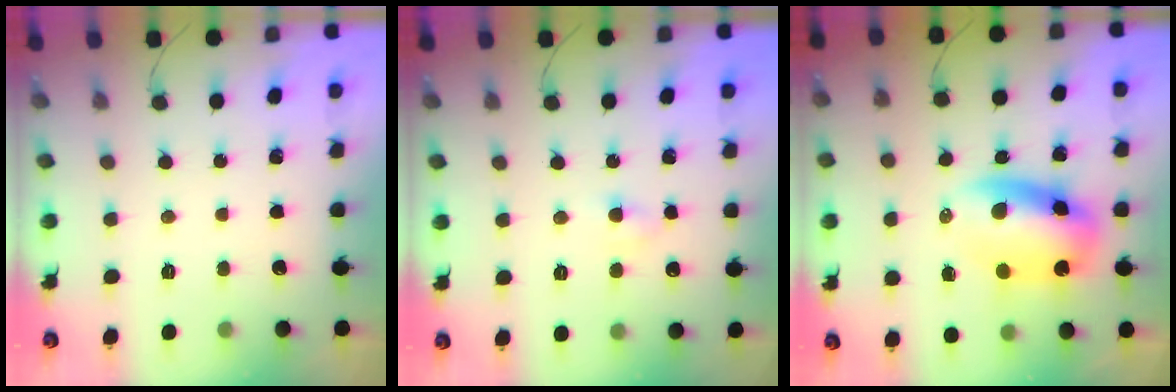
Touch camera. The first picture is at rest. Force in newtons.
{"total": 3.0, "press": 2.8, "slide": 1.2}
{"total": 9.5, "press": 9.3, "slide": 2.3}